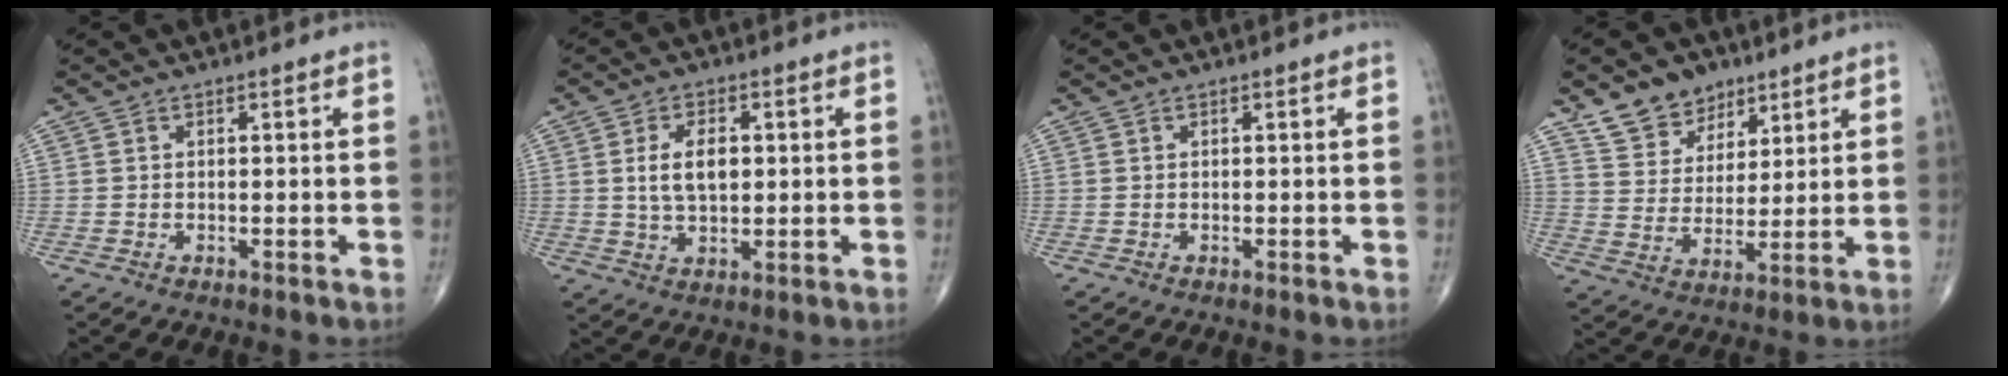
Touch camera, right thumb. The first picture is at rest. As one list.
[{"total": 7.1, "force": [1.1, 4.0, 5.7], "torque": [-0.095, -0.003, 0.022]}, {"total": 0.0}, {"total": 9.9, "force": [6.8, 6.5, 3.1], "torque": [-0.019, -0.039, 0.126]}]